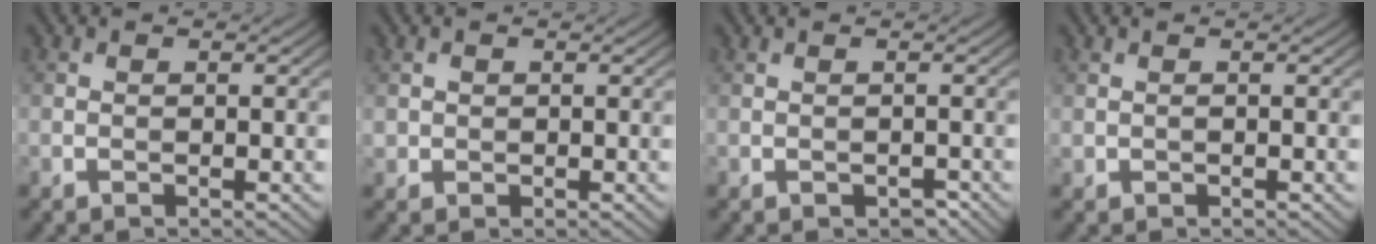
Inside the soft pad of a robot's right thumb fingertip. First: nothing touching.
{"total": 1.0, "force": [0.3, 0.9, 0.2], "torque": [-0.008, -0.005, 0.008]}
{"total": 1.0, "force": [-0.6, 0.4, 0.6], "torque": [-0.014, -0.002, -0.006]}
{"total": 0.0}